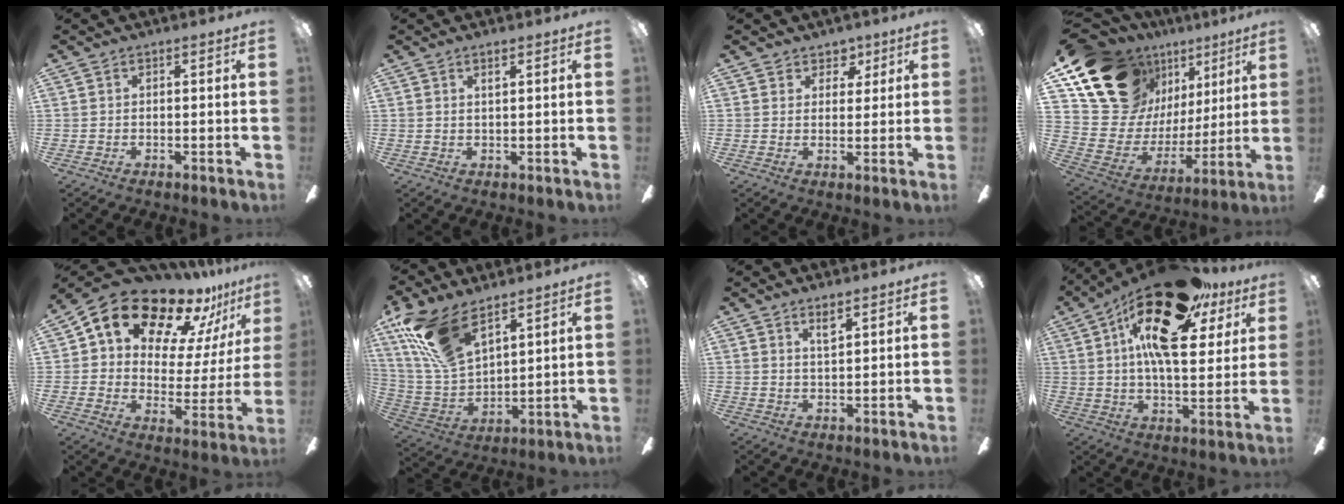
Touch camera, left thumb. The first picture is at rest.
{"total": 1.7, "force": [1.0, 0.1, 1.4], "torque": [-0.031, 0.001, 0.016]}
{"total": 4.3, "force": [2.9, 3.2, 0.7], "torque": [0.007, -0.013, 0.048]}
{"total": 20.0, "force": [13.2, 12.7, 8.1], "torque": [-0.161, -0.074, 0.265]}
{"total": 16.4, "force": [12.0, 8.6, 7.1], "torque": [-0.130, -0.088, 0.206]}
{"total": 17.7, "force": [11.8, 7.4, 10.9], "torque": [-0.259, -0.044, 0.214]}
{"total": 3.3, "force": [2.4, 0.6, 2.2], "torque": [-0.041, -0.002, 0.039]}
{"total": 24.1, "force": [12.8, 9.6, 18.0], "torque": [-0.305, -0.048, 0.207]}